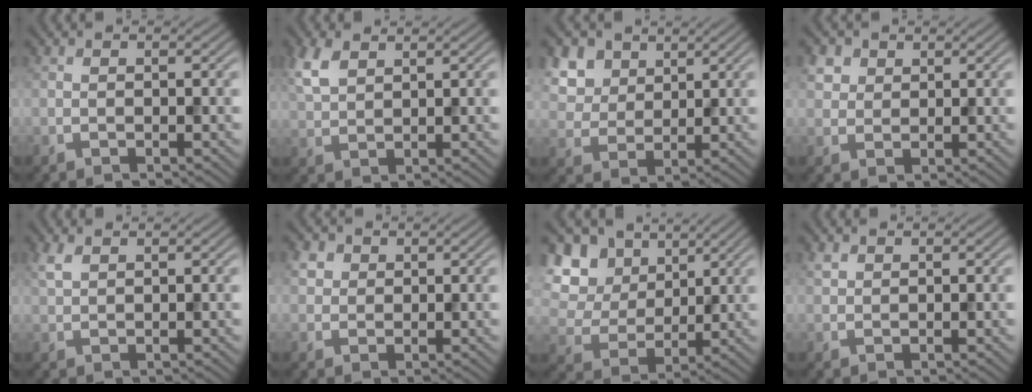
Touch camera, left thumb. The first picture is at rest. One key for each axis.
{"total": 4.4, "fx": 2.5, "fy": 2.2, "fz": 2.9, "tx": -0.084, "ty": 0.008, "tz": 0.057}
{"total": 7.6, "fx": 3.8, "fy": 5.5, "fz": 3.6, "tx": -0.137, "ty": -0.001, "tz": 0.079}
{"total": 3.3, "fx": 1.6, "fy": 2.6, "fz": 1.2, "tx": -0.040, "ty": -0.002, "tz": 0.038}
{"total": 1.9, "fx": 1.2, "fy": 0.8, "fz": 1.3, "tx": -0.038, "ty": 0.004, "tz": 0.029}
{"total": 2.4, "fx": 1.0, "fy": 2.1, "fz": 0.8, "tx": -0.025, "ty": 0.002, "tz": 0.020}
{"total": 11.3, "fx": 5.1, "fy": 8.3, "fz": 5.8, "tx": -0.170, "ty": 0.032, "tz": 0.092}
{"total": 1.0, "fx": 0.7, "fy": 0.6, "fz": 0.3, "tx": -0.010, "ty": 0.000, "tz": 0.017}